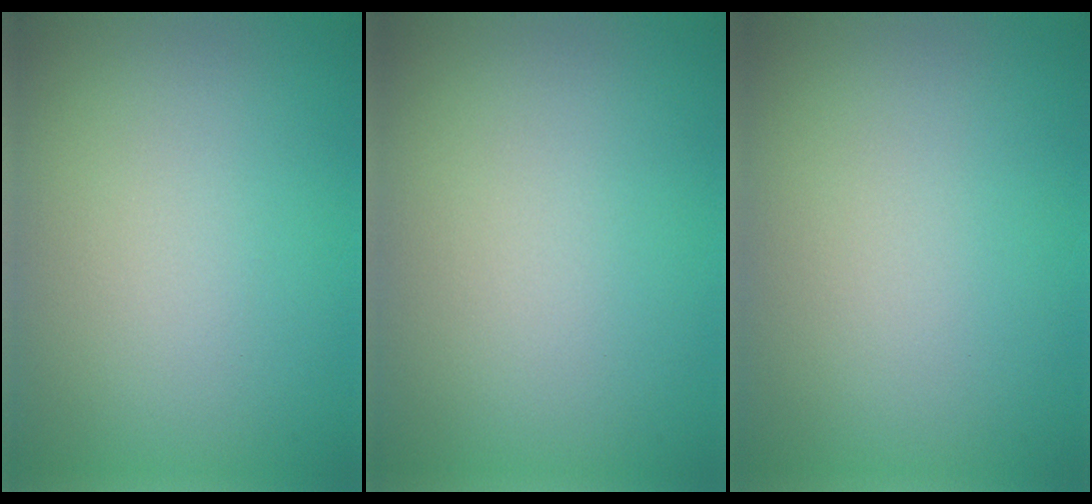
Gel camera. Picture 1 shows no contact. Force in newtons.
{"total": 0.0}
{"total": 0.0}